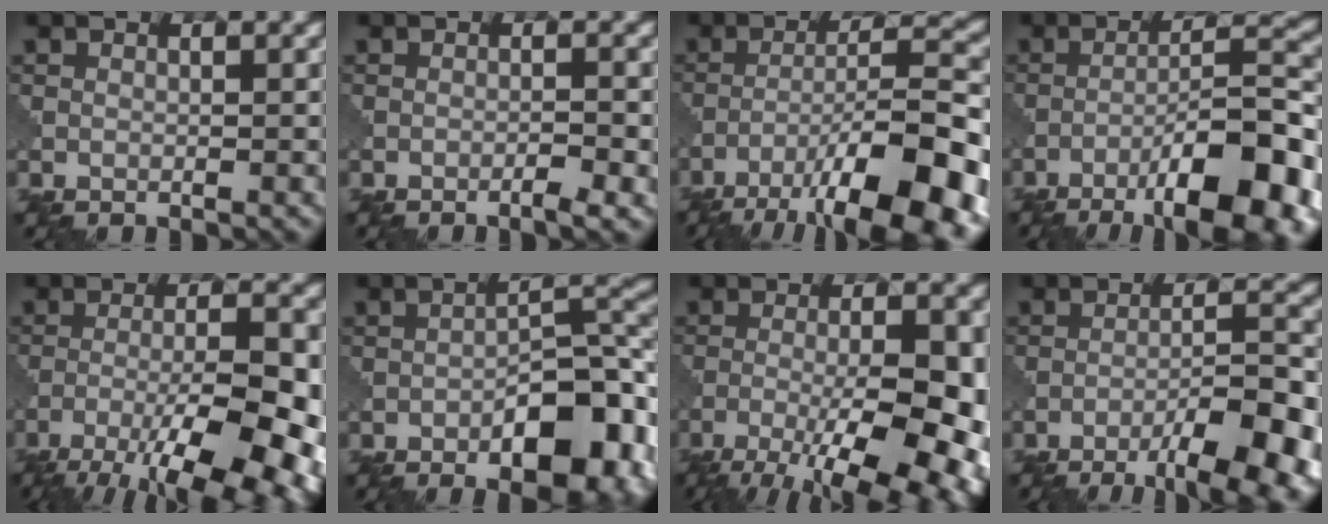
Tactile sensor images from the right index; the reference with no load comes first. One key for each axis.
{"total": 2.1, "fx": -1.2, "fy": 0.3, "fz": 1.8, "tx": -0.028, "ty": 0.003, "tz": -0.023}
{"total": 14.0, "fx": -8.5, "fy": 3.6, "fz": 10.5, "tx": -0.170, "ty": 0.005, "tz": -0.129}
{"total": 11.7, "fx": -6.6, "fy": 2.4, "fz": 9.3, "tx": -0.136, "ty": 0.014, "tz": -0.102}
{"total": 13.0, "fx": -6.6, "fy": 3.9, "fz": 10.5, "tx": -0.173, "ty": -0.008, "tz": -0.096}
{"total": 10.8, "fx": -5.1, "fy": 4.0, "fz": 8.6, "tx": -0.113, "ty": 0.012, "tz": -0.080}
{"total": 12.8, "fx": -5.3, "fy": 4.4, "fz": 10.8, "tx": -0.160, "ty": -0.014, "tz": -0.072}
{"total": 12.5, "fx": -8.1, "fy": 3.5, "fz": 8.8, "tx": -0.108, "ty": 0.005, "tz": -0.097}